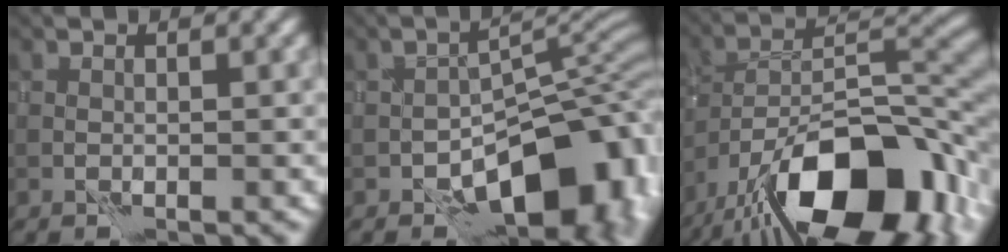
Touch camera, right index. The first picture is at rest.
{"total": 12.2, "force": [-6.0, 6.4, 8.4], "torque": [-0.094, -0.011, -0.097]}
{"total": 16.8, "force": [-10.9, 6.7, 10.9], "torque": [-0.172, 0.002, -0.188]}